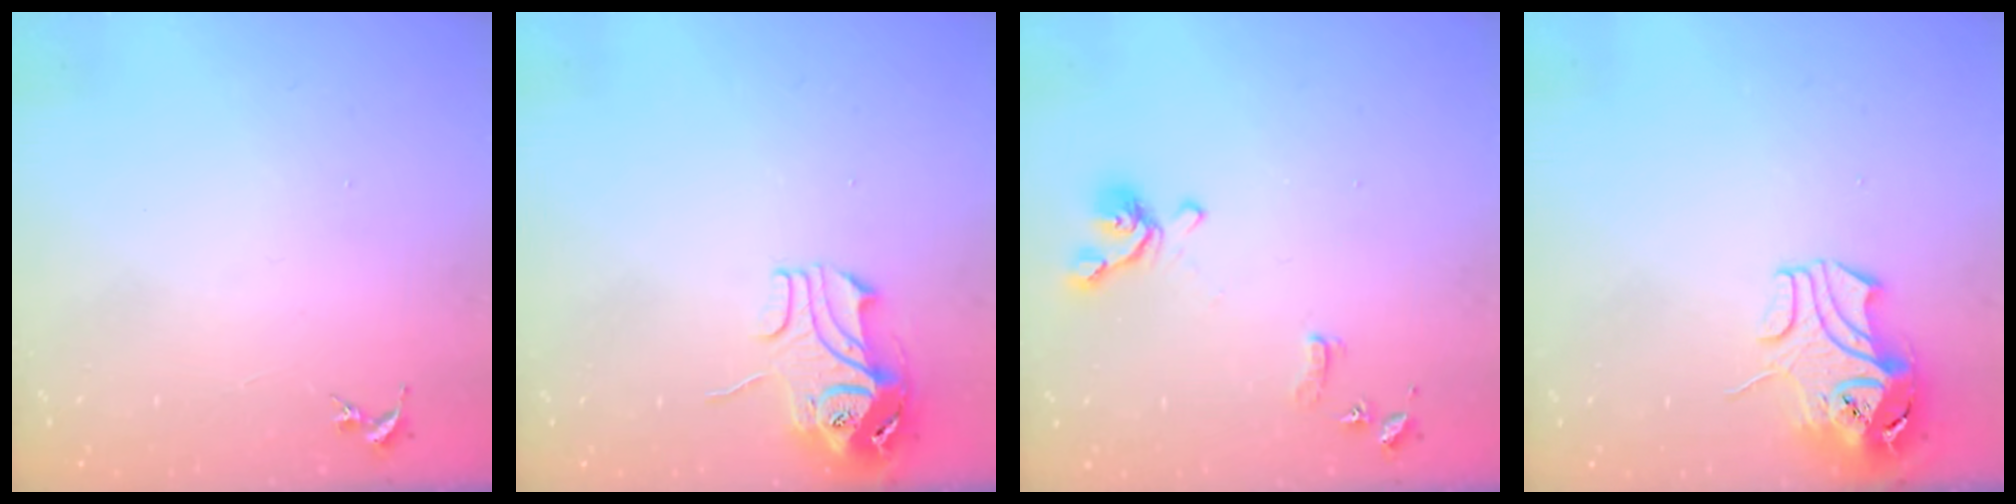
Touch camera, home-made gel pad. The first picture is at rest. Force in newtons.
{"total": 10.9, "press": 10.9, "slide": 1.1}
{"total": 11.3, "press": 11.2, "slide": 1.3}
{"total": 9.8, "press": 9.7, "slide": 1.6}